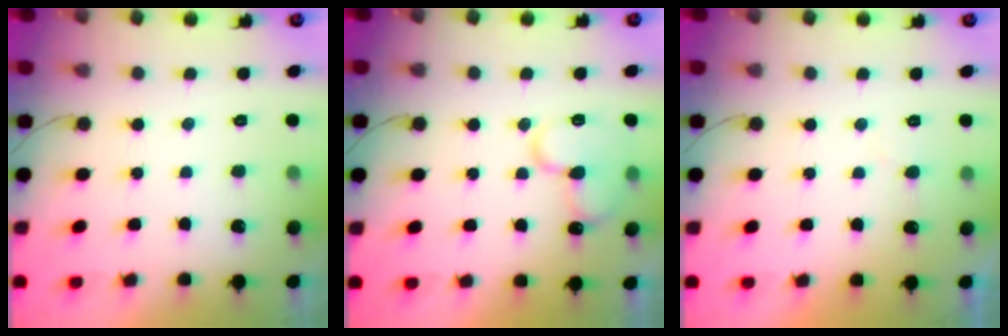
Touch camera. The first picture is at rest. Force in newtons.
{"total": 13.1, "press": 13.0, "slide": 1.8}
{"total": 3.3, "press": 3.3, "slide": 0.2}